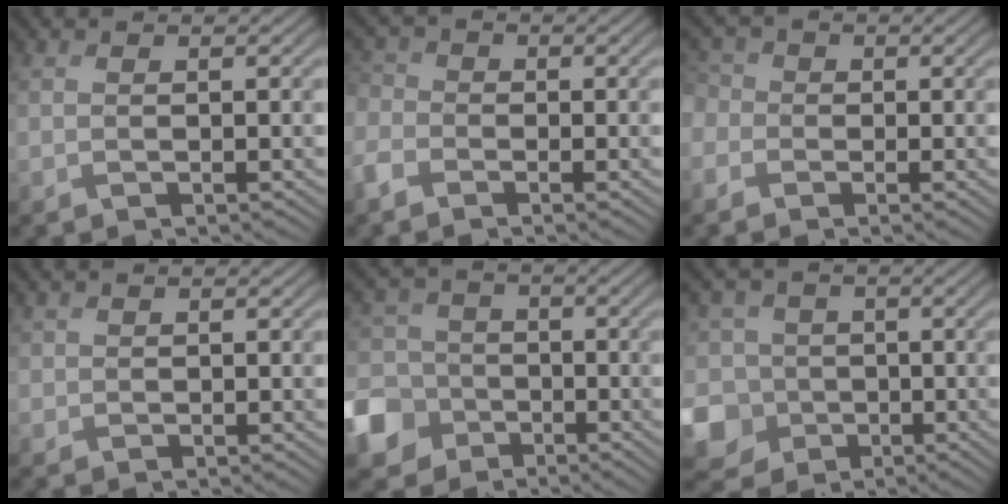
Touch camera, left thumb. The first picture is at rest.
{"total": 3.8, "force": [-2.2, 2.8, 1.5], "torque": [-0.051, 0.000, -0.062]}
{"total": 4.3, "force": [-0.8, 3.9, 1.5], "torque": [-0.061, 0.004, -0.035]}
{"total": 1.3, "force": [0.5, 1.2, 0.1], "torque": [-0.003, -0.003, 0.007]}
{"total": 10.9, "force": [-4.7, 8.9, 4.2], "torque": [-0.136, -0.026, -0.114]}
{"total": 12.8, "force": [-3.5, 11.2, 5.1], "torque": [-0.168, 0.000, -0.091]}